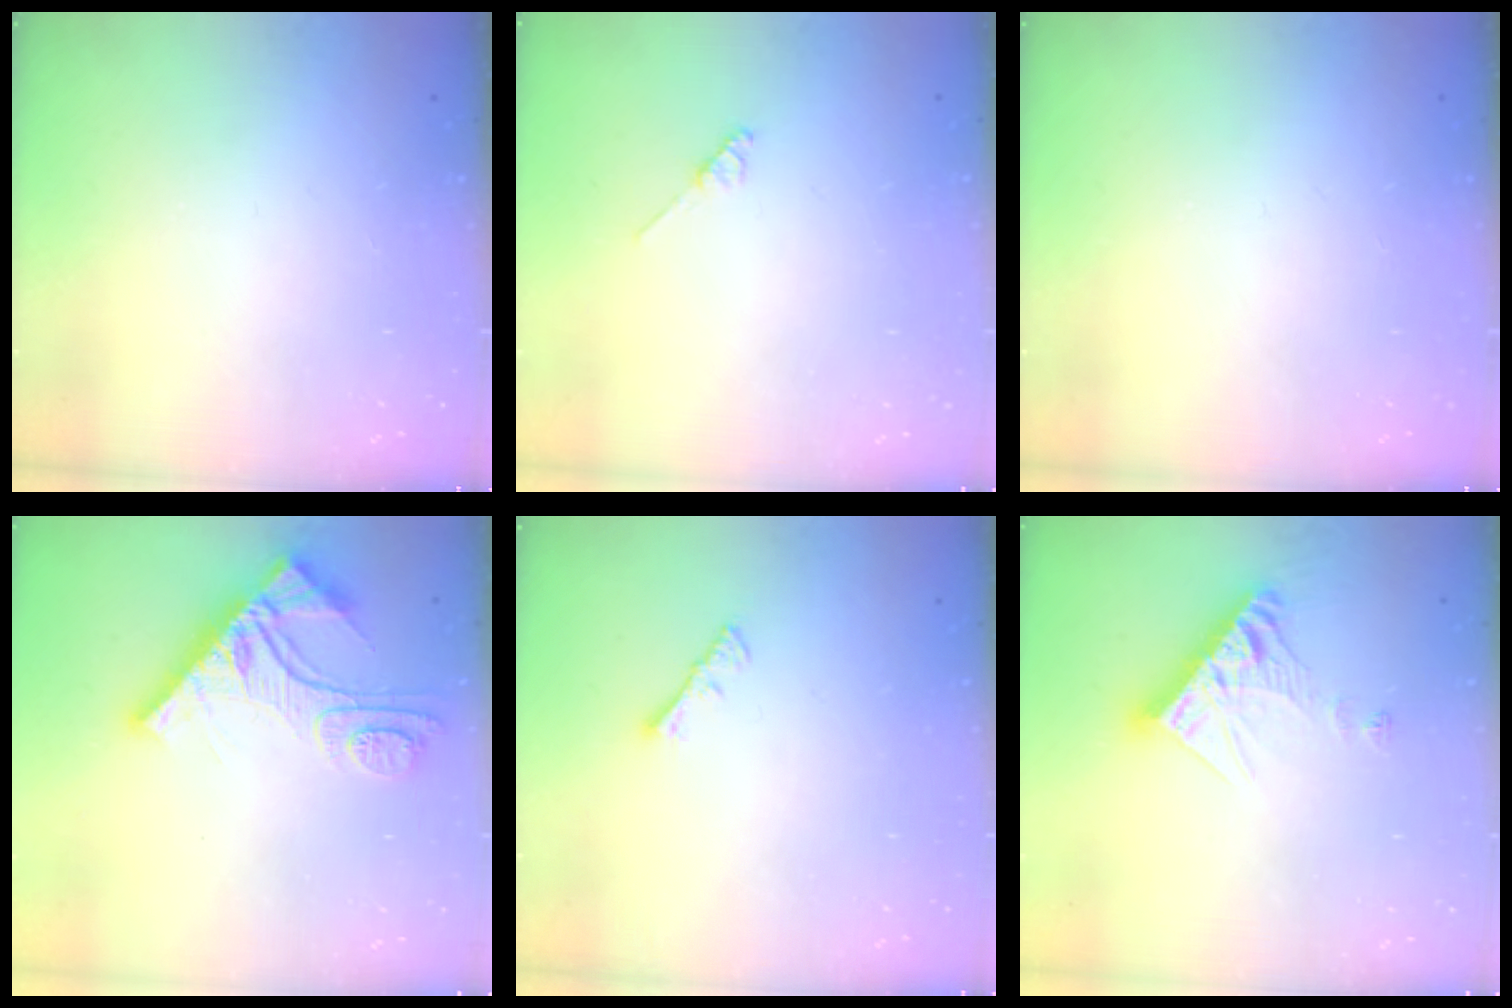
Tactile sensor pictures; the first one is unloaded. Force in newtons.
{"total": 2.0, "press": 1.9, "slide": 0.3}
{"total": 0.0}
{"total": 11.8, "press": 11.8, "slide": 1.2}
{"total": 1.1, "press": 1.1, "slide": 0.4}
{"total": 11.6, "press": 11.5, "slide": 1.1}